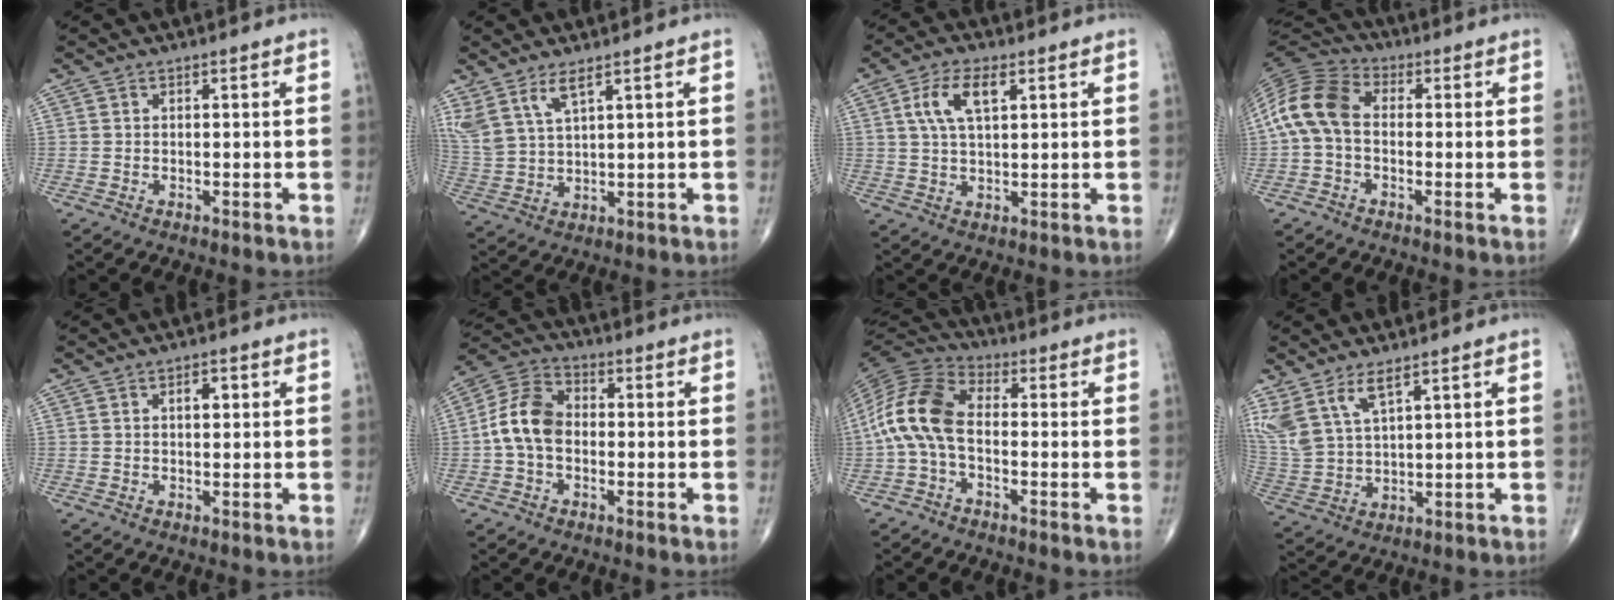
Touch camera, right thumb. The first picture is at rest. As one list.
[{"total": 7.9, "force": [5.1, 2.7, 5.4], "torque": [-0.125, -0.018, 0.117]}, {"total": 7.5, "force": [2.6, 3.3, 6.2], "torque": [-0.125, 0.003, 0.051]}, {"total": 11.0, "force": [-0.2, 7.5, 8.0], "torque": [-0.158, 0.028, -0.020]}, {"total": 2.4, "force": [0.7, 1.2, 1.9], "torque": [-0.025, 0.001, 0.009]}, {"total": 9.7, "force": [-0.9, 6.8, 6.9], "torque": [-0.126, 0.031, -0.031]}, {"total": 12.3, "force": [-1.2, 7.0, 10.0], "torque": [-0.205, 0.033, -0.037]}, {"total": 10.1, "force": [6.2, 4.1, 6.8], "torque": [-0.150, -0.020, 0.142]}]